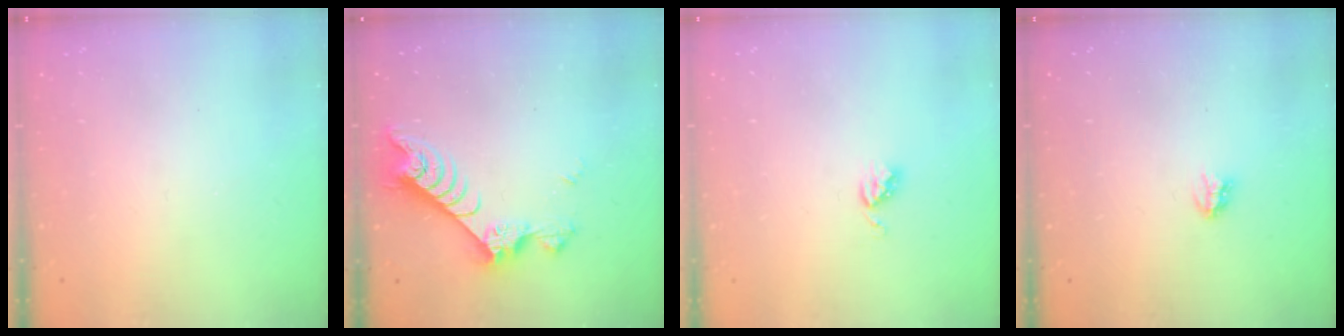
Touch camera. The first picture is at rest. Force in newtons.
{"total": 8.6, "press": 8.5, "slide": 1.1}
{"total": 3.9, "press": 3.9, "slide": 0.4}
{"total": 3.0, "press": 3.0, "slide": 0.3}